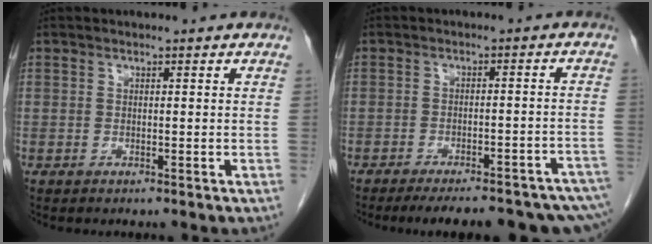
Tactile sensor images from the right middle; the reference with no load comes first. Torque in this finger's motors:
{"motor_torque": [1.09, -1.05, 0.77, 0.07]}